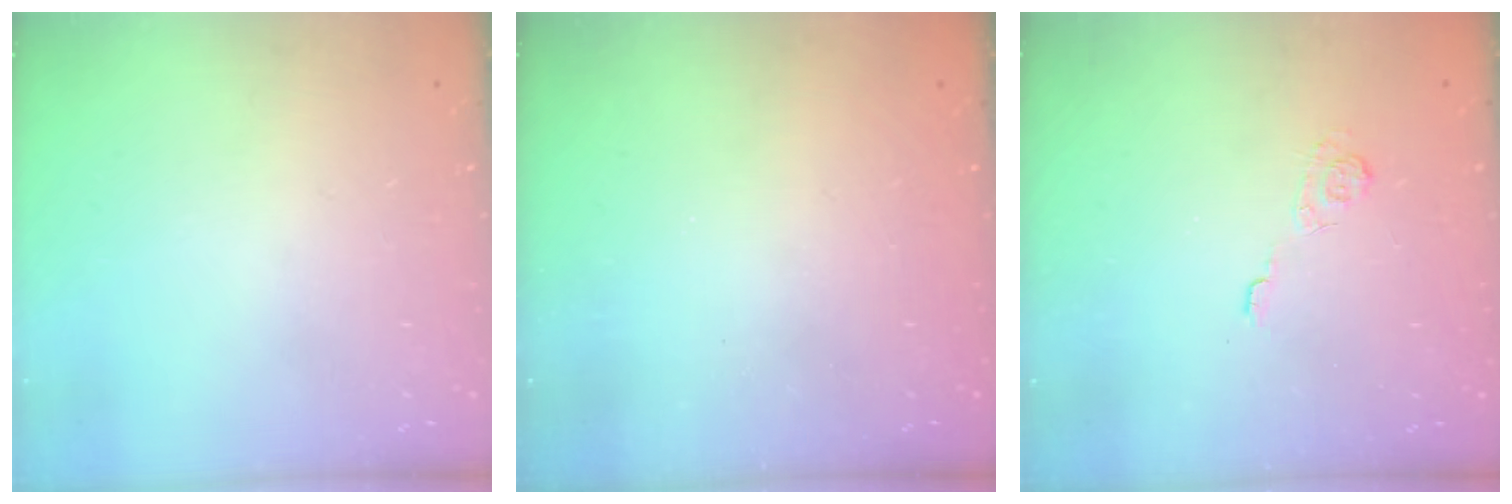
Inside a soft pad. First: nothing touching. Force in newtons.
{"total": 2.3, "press": 2.2, "slide": 0.8}
{"total": 2.2, "press": 1.8, "slide": 1.3}